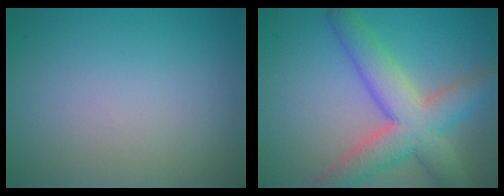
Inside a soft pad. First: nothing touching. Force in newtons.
{"total": 7.6, "press": 7.6, "slide": 0.6}